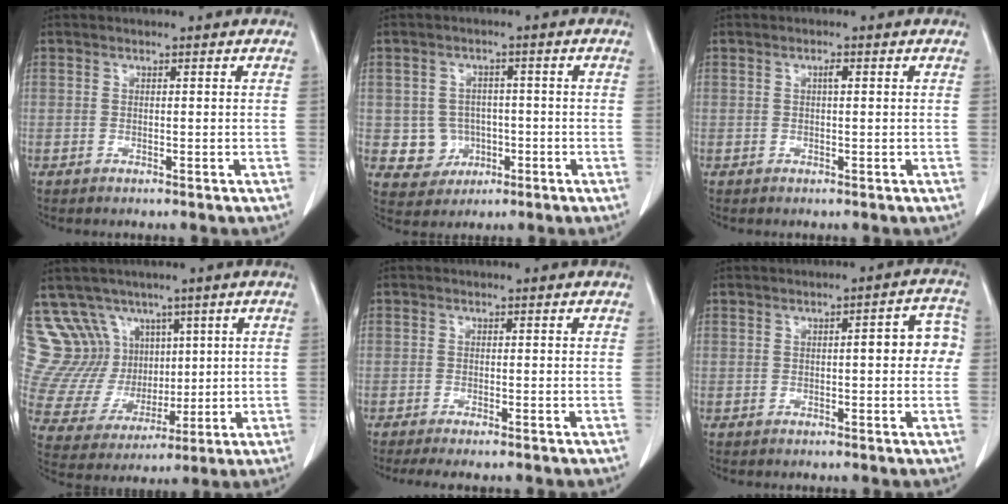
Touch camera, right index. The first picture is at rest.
{"total": 5.3, "force": [-0.7, 5.2, 1.0], "torque": [-0.012, 0.010, 0.002]}
{"total": 0.9, "force": [0.2, 0.2, 0.9], "torque": [-0.017, 0.003, 0.003]}
{"total": 12.5, "force": [7.3, 9.7, 3.1], "torque": [-0.078, 0.051, 0.162]}
{"total": 3.9, "force": [-3.3, 0.1, 2.2], "torque": [-0.028, -0.007, -0.050]}
{"total": 5.5, "force": [0.2, 1.6, 5.3], "torque": [-0.059, 0.020, -0.002]}